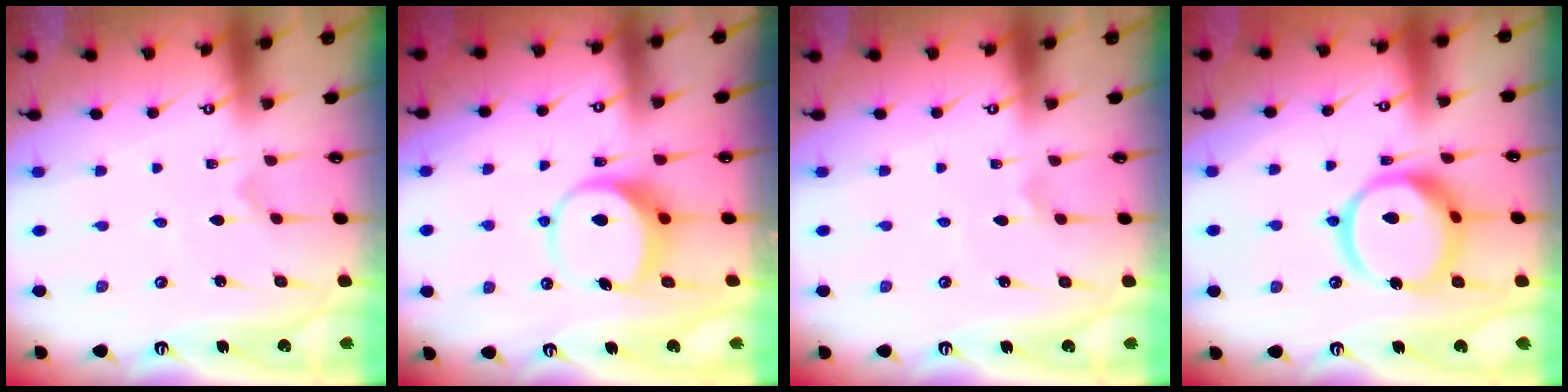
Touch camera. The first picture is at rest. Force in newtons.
{"total": 9.2, "press": 9.1, "slide": 1.5}
{"total": 2.5, "press": 2.5, "slide": 0.0}
{"total": 16.1, "press": 16.0, "slide": 1.8}